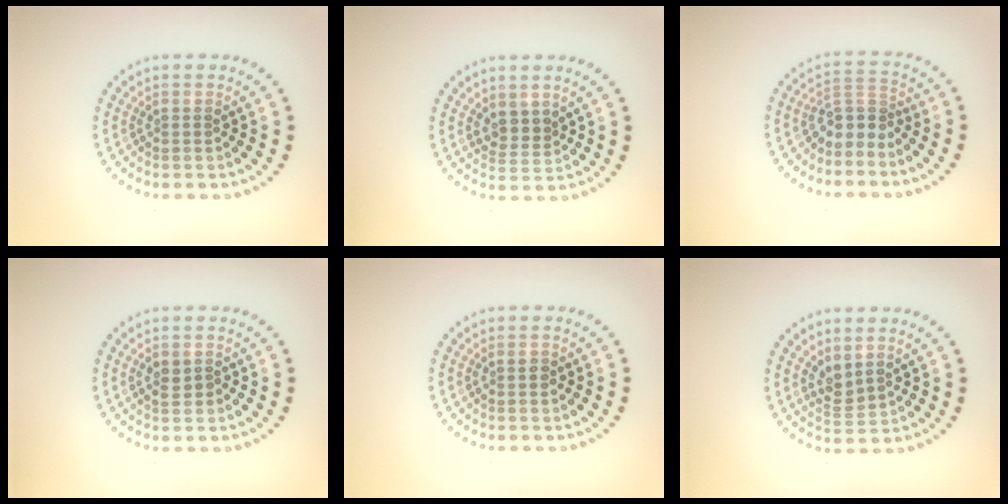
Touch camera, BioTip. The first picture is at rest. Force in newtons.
{"total": 2.0, "press": 1.4, "slide": 1.4}
{"total": 2.5, "press": 1.8, "slide": 1.7}
{"total": 1.5, "press": 1.5, "slide": 0.1}
{"total": 0.7, "press": 0.7, "slide": 0.1}
{"total": 1.9, "press": 1.6, "slide": 1.1}